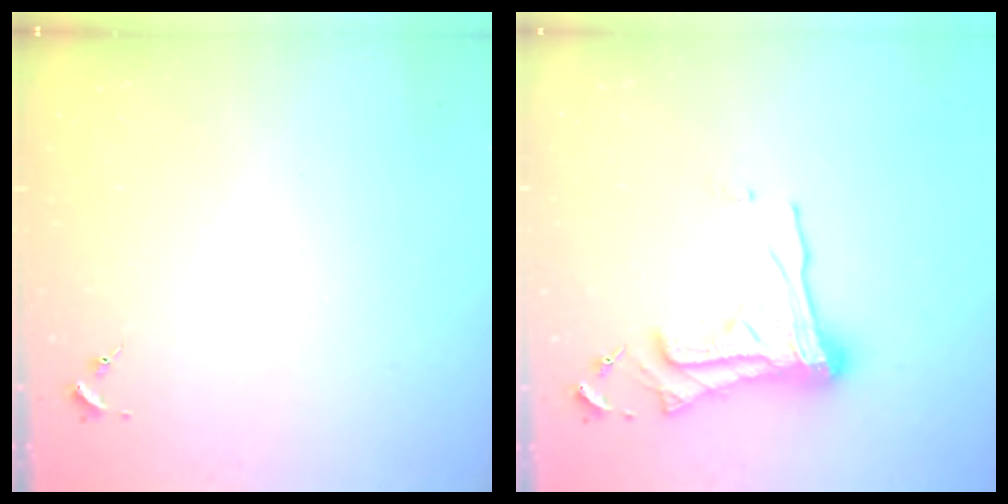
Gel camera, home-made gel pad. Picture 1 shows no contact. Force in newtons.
{"total": 16.1, "press": 16.1, "slide": 1.4}